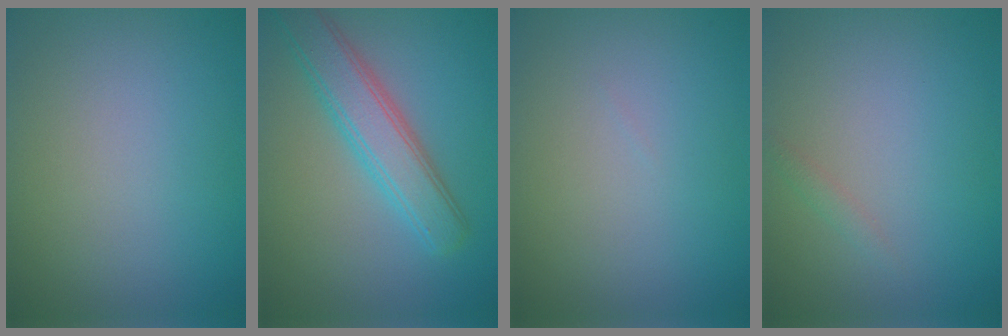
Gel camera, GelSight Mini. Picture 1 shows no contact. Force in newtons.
{"total": 5.0, "press": 5.0, "slide": 0.2}
{"total": 0.0}
{"total": 0.7, "press": 0.7, "slide": 0.1}